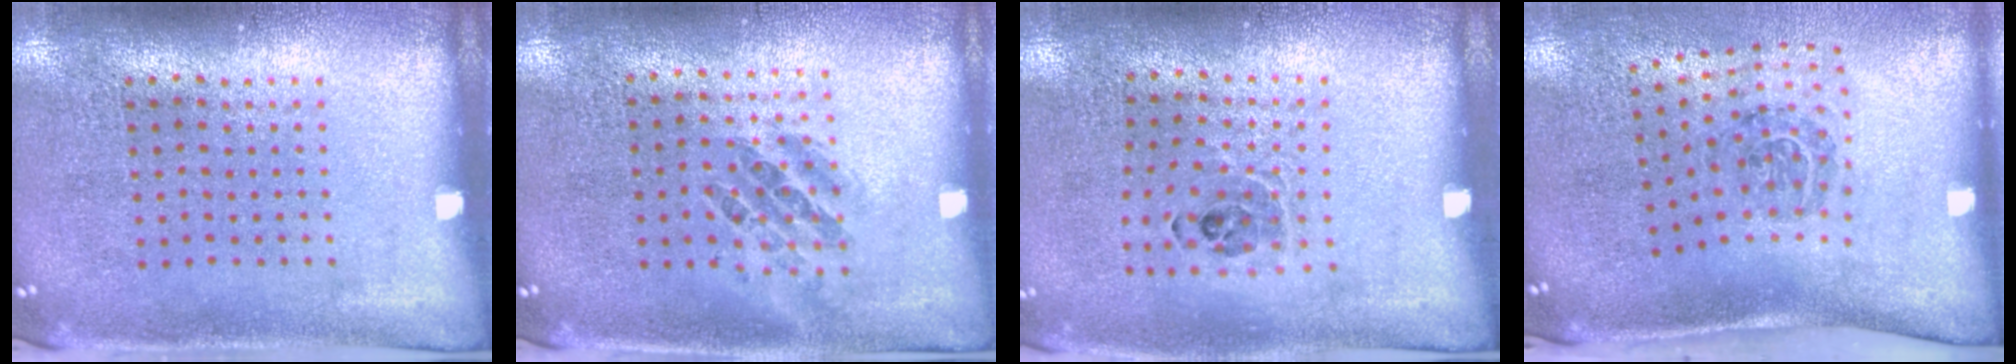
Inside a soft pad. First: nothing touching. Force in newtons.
{"total": 0.9, "press": 0.8, "slide": 0.4}
{"total": 0.9, "press": 0.8, "slide": 0.3}
{"total": 1.9, "press": 1.2, "slide": 1.4}